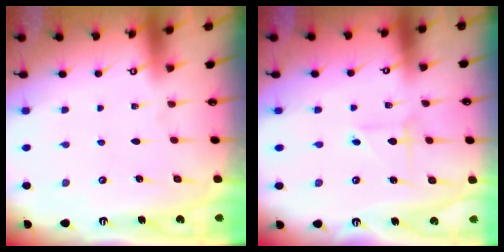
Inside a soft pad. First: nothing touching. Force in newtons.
{"total": 2.6, "press": 2.6, "slide": 0.0}